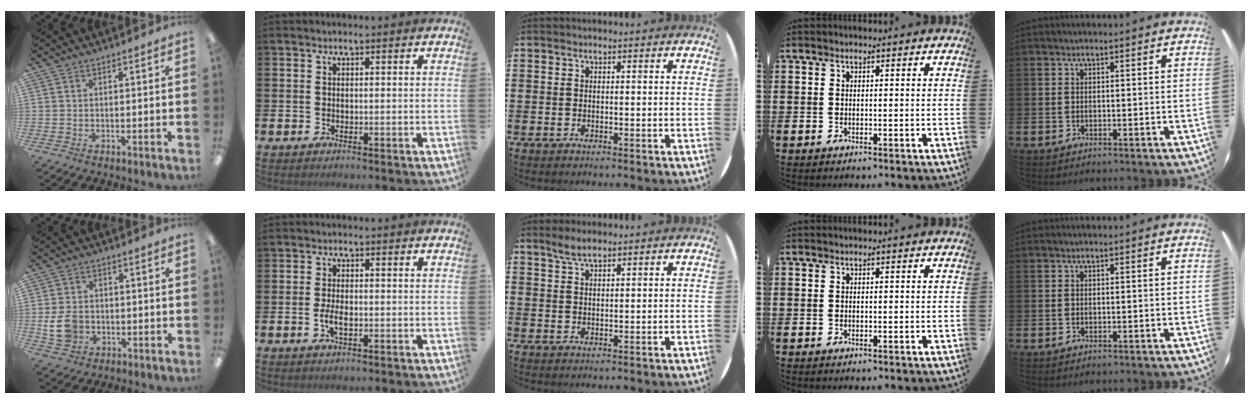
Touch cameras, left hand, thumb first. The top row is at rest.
{"thumb": {"total": 7.2, "force": [-1.4, 5.9, 4.0], "torque": [-0.072, 0.006, -0.024]}, "index": {"total": 2.5, "force": [-0.6, 1.1, 2.1], "torque": [-0.032, -0.002, -0.012]}, "middle": {"total": 2.6, "force": [2.1, 0.6, 1.4], "torque": [-0.023, 0.000, 0.035]}}